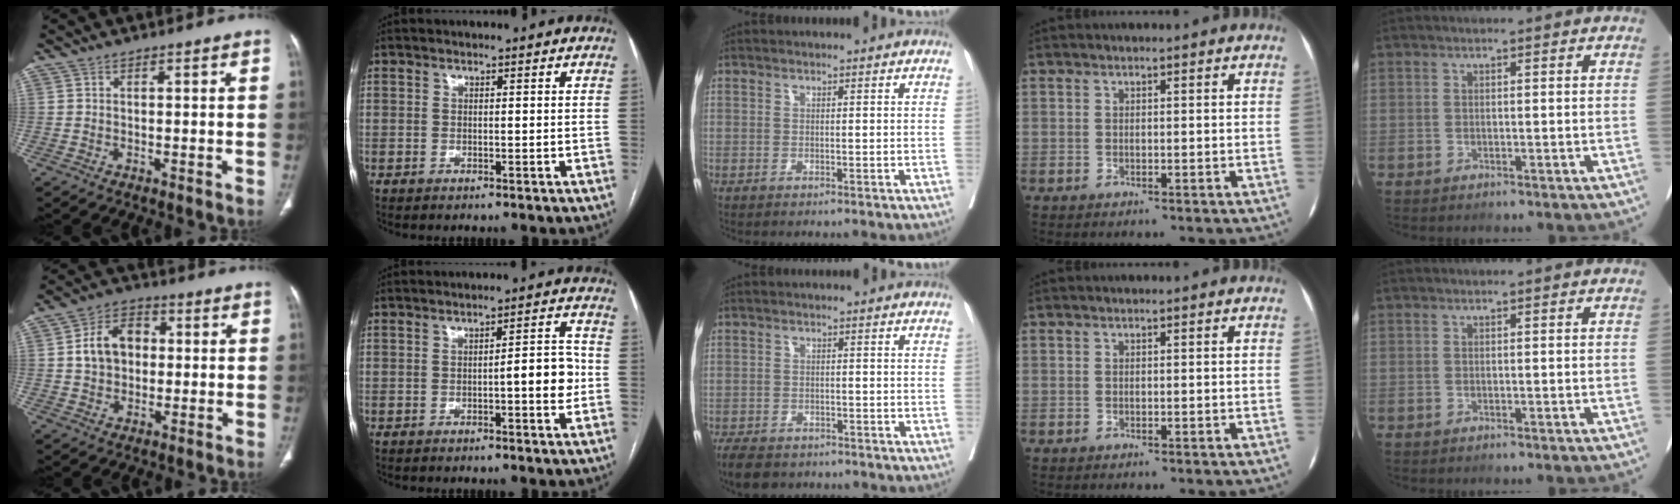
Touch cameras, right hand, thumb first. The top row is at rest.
{"thumb": {"total": 9.2, "force": [0.7, 7.0, 5.9], "torque": [-0.083, 0.019, 0.006]}, "index": {"total": 5.2, "force": [-1.0, 1.0, 5.0], "torque": [-0.062, 0.012, -0.014]}, "middle": {"total": 7.0, "force": [-5.6, 3.1, 2.8], "torque": [-0.046, -0.006, -0.081]}}